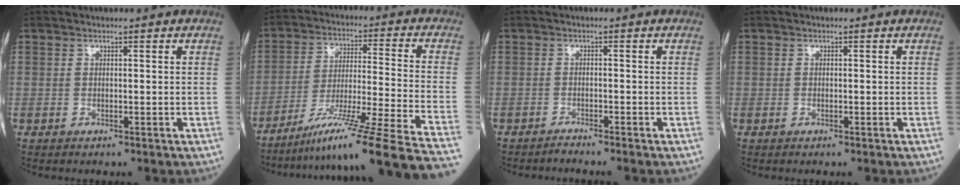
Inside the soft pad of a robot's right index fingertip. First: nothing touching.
{"total": 24.0, "force": [-19.5, -2.6, 13.7], "torque": [-0.157, -0.033, -0.306]}
{"total": 1.3, "force": [-1.2, -0.4, 0.0], "torque": [-0.003, -0.003, -0.022]}
{"total": 0.0}